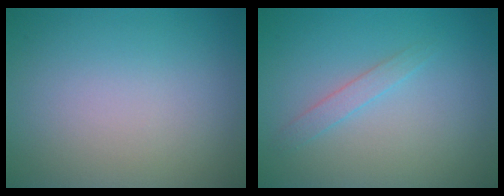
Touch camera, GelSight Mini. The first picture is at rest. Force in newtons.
{"total": 1.2, "press": 1.2, "slide": 0.0}